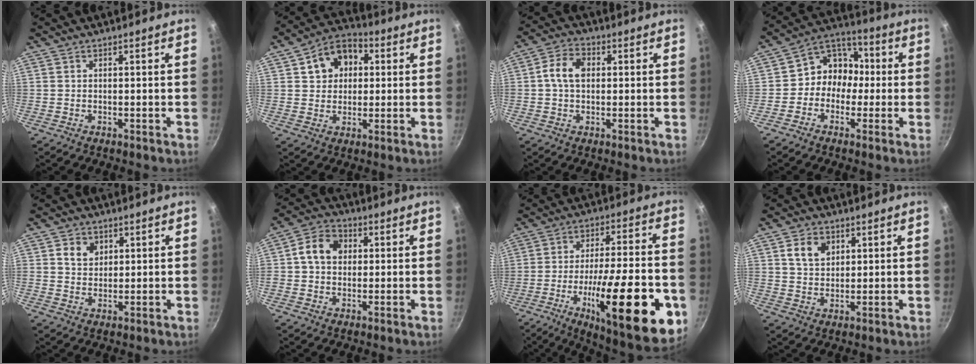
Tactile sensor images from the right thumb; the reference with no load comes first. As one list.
[{"total": 10.5, "force": [2.7, 8.3, 5.8], "torque": [-0.057, 0.015, 0.032]}, {"total": 6.8, "force": [0.7, 4.7, 4.8], "torque": [-0.079, 0.016, 0.003]}, {"total": 9.4, "force": [-1.0, 8.2, 4.4], "torque": [-0.022, 0.038, -0.039]}, {"total": 4.6, "force": [1.6, 3.8, 2.1], "torque": [-0.015, -0.003, 0.027]}, {"total": 7.9, "force": [1.3, 6.4, 4.4], "torque": [-0.054, 0.013, 0.005]}, {"total": 29.0, "force": [-9.3, 8.5, 26.1], "torque": [-0.355, 0.015, -0.133]}, {"total": 6.0, "force": [2.3, 4.4, 3.4], "torque": [-0.044, -0.006, 0.043]}]